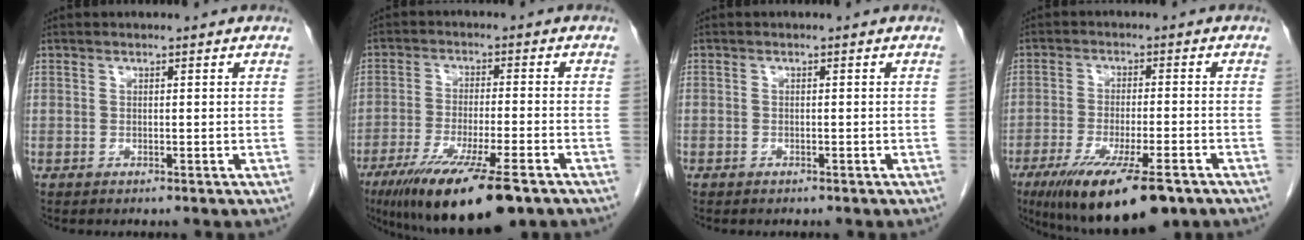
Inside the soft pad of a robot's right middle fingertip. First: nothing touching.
{"total": 15.5, "force": [-10.3, 2.0, 11.4], "torque": [-0.183, -0.042, -0.168]}
{"total": 0.6, "force": [-0.4, 0.4, 0.1], "torque": [-0.008, 0.003, -0.009]}
{"total": 14.7, "force": [-9.6, 2.8, 10.8], "torque": [-0.168, -0.035, -0.151]}